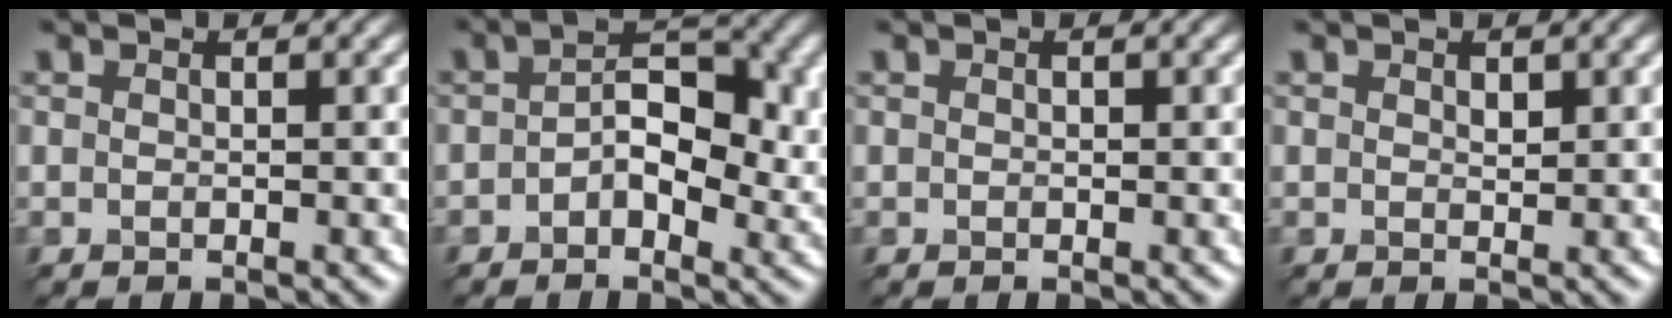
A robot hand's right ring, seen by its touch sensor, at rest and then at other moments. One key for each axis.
{"total": 4.0, "fx": -0.4, "fy": 1.9, "fz": 3.5, "tx": -0.074, "ty": 0.008, "tz": 0.000}
{"total": 0.6, "fx": -0.2, "fy": -0.4, "fz": -0.4, "tx": 0.000, "ty": -0.002, "tz": 0.007}
{"total": 0.7, "fx": 0.3, "fy": -0.4, "fz": -0.4, "tx": -0.012, "ty": 0.001, "tz": 0.015}